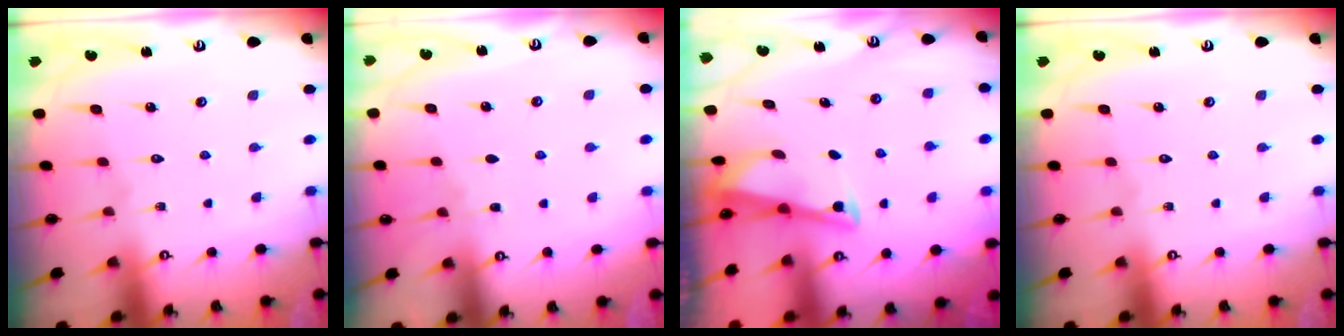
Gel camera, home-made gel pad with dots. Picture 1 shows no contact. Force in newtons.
{"total": 2.9, "press": 2.9, "slide": 0.5}
{"total": 2.9, "press": 2.9, "slide": 0.3}
{"total": 0.0}